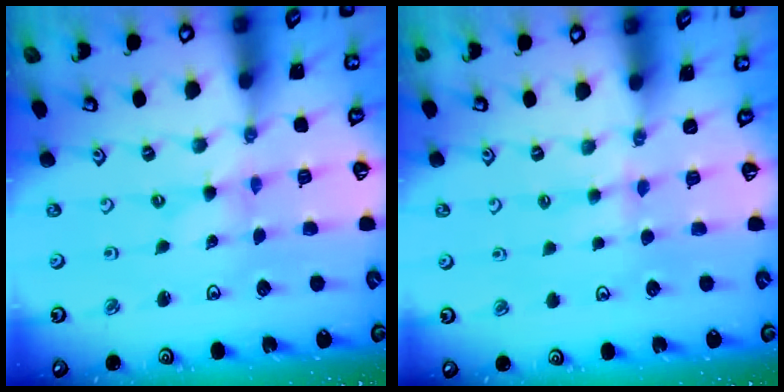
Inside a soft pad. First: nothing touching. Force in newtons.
{"total": 3.6, "press": 3.6, "slide": 0.5}